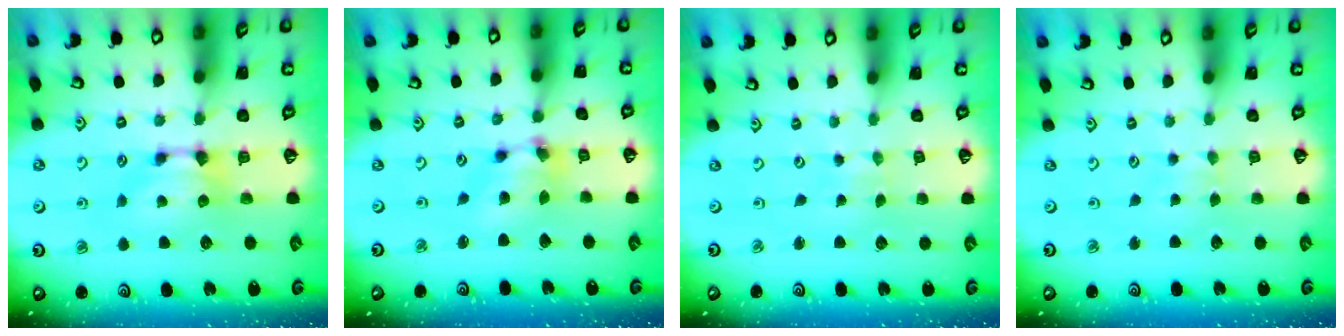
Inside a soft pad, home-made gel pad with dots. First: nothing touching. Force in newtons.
{"total": 5.4, "press": 5.1, "slide": 1.7}
{"total": 5.5, "press": 5.5, "slide": 0.3}
{"total": 3.3, "press": 3.3, "slide": 0.1}